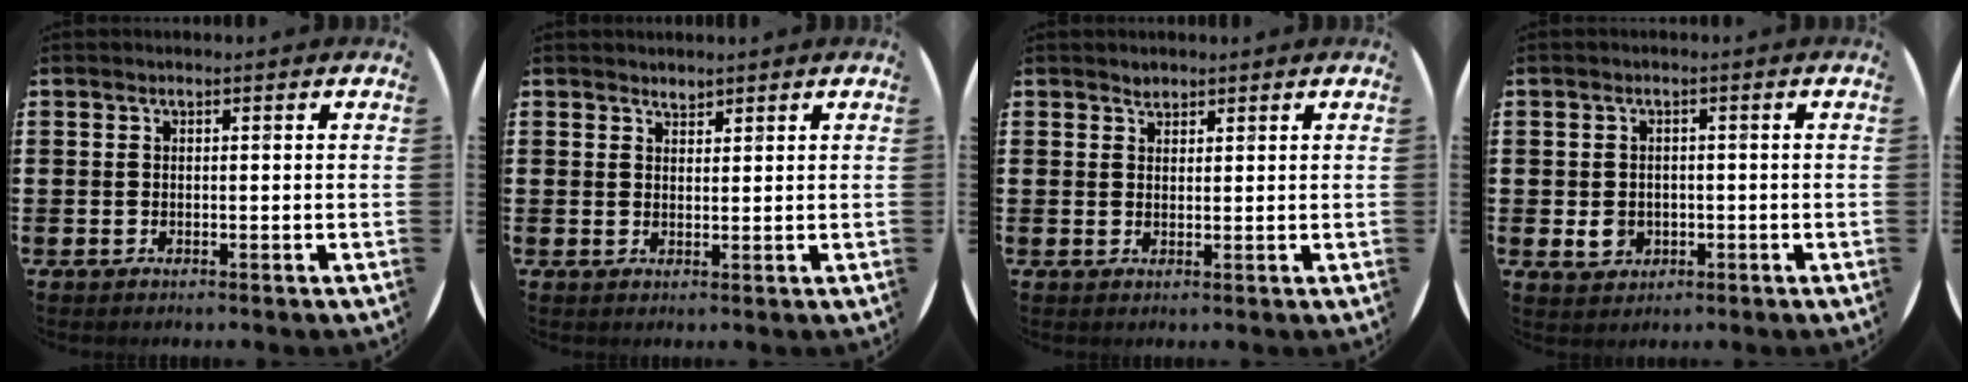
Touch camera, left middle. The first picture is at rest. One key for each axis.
{"total": 1.4, "fx": 1.4, "fy": 0.2, "fz": -0.1, "tx": 0.001, "ty": 0.000, "tz": 0.026}
{"total": 1.2, "fx": 1.2, "fy": 0.4, "fz": 0.0, "tx": 0.006, "ty": -0.002, "tz": 0.021}
{"total": 2.3, "fx": -0.3, "fy": 1.9, "fz": 1.2, "tx": -0.027, "ty": 0.005, "tz": -0.006}